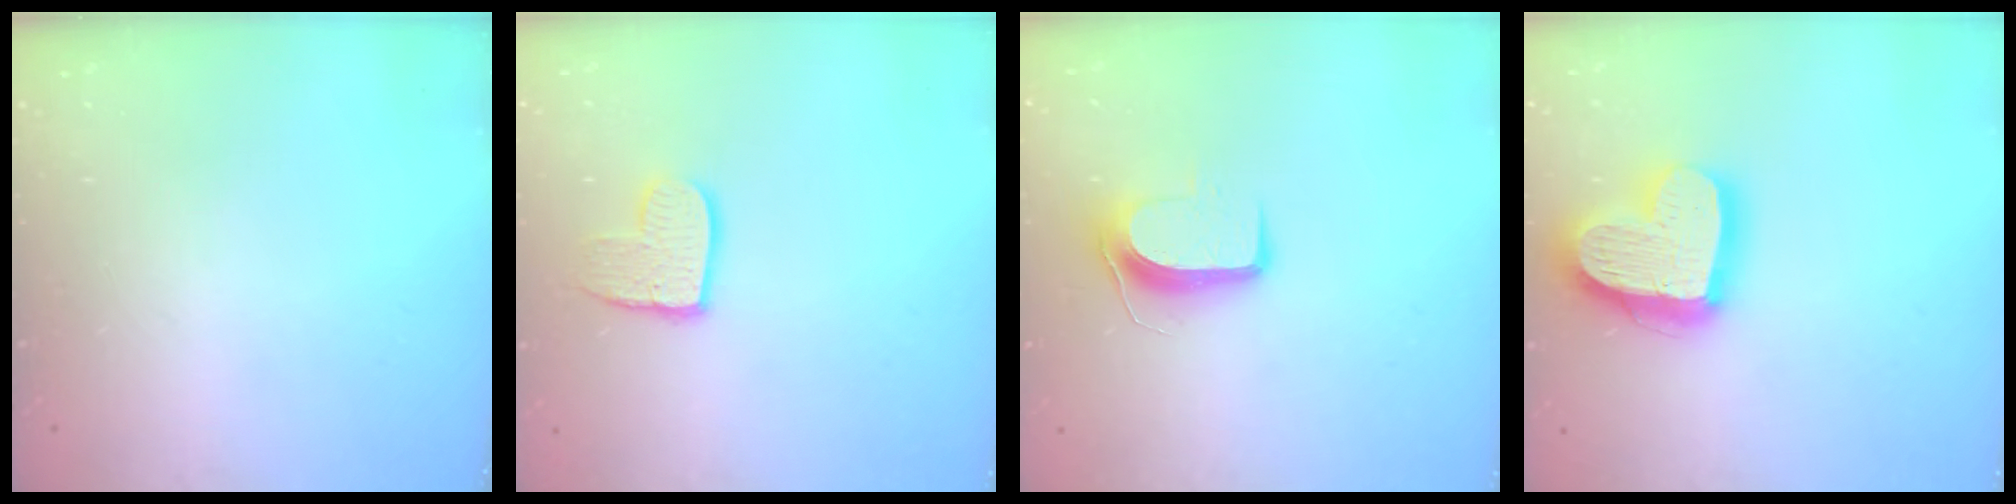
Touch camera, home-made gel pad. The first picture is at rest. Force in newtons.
{"total": 9.2, "press": 9.2, "slide": 0.6}
{"total": 8.8, "press": 8.8, "slide": 0.8}
{"total": 20.2, "press": 20.1, "slide": 2.0}